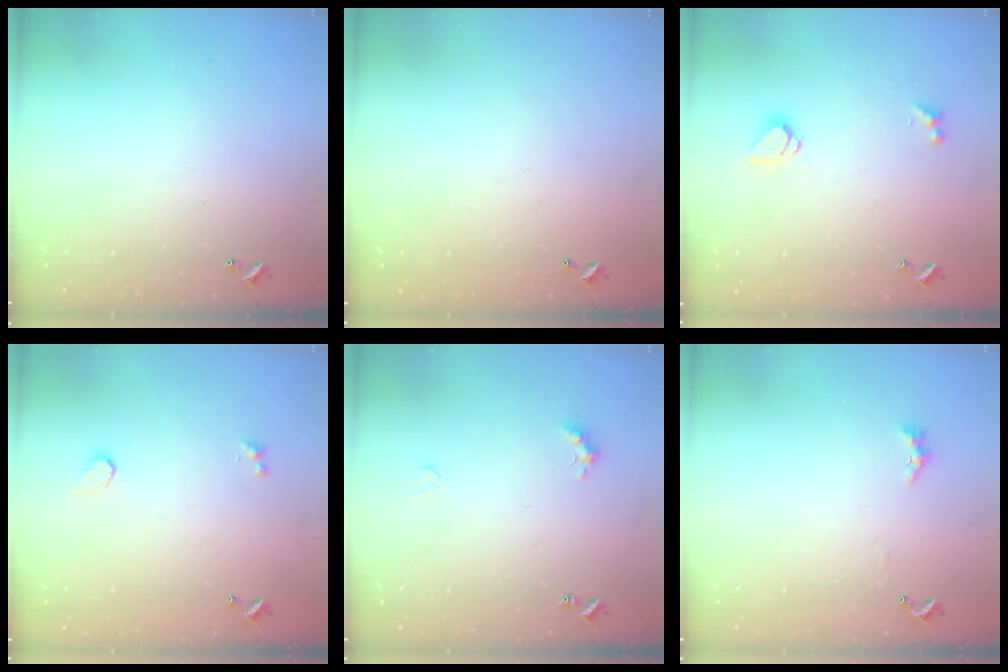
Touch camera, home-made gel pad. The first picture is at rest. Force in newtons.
{"total": 2.8, "press": 2.8, "slide": 0.1}
{"total": 1.2, "press": 1.1, "slide": 0.5}
{"total": 1.0, "press": 0.7, "slide": 0.7}
{"total": 2.8, "press": 2.7, "slide": 0.6}
{"total": 2.0, "press": 1.9, "slide": 0.6}